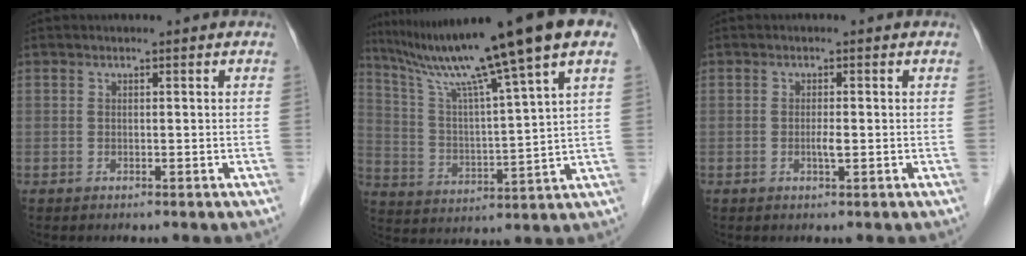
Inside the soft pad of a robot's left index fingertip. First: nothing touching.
{"total": 19.4, "force": [13.5, -1.4, 13.9], "torque": [-0.226, 0.015, 0.214]}
{"total": 1.4, "force": [-0.3, 0.1, 1.4], "torque": [-0.028, -0.001, -0.005]}